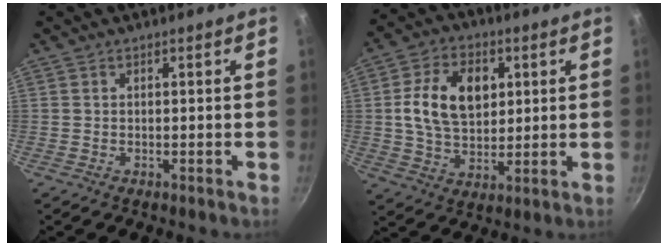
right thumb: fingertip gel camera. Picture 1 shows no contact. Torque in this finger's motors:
{"motor_torque": [0.47, 0.58, 0.65, -0.58, 0.36]}